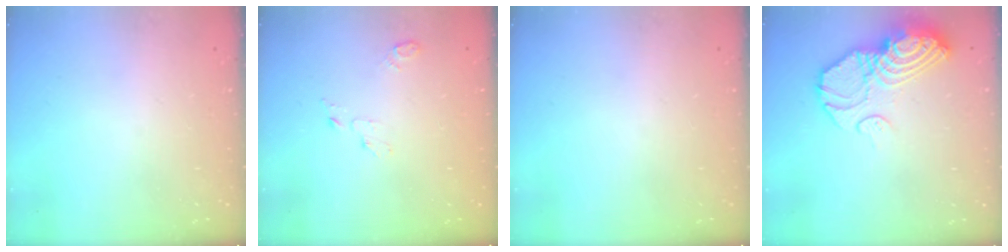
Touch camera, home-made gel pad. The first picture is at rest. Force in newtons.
{"total": 3.5, "press": 3.4, "slide": 0.3}
{"total": 0.0}
{"total": 15.0, "press": 14.9, "slide": 1.6}